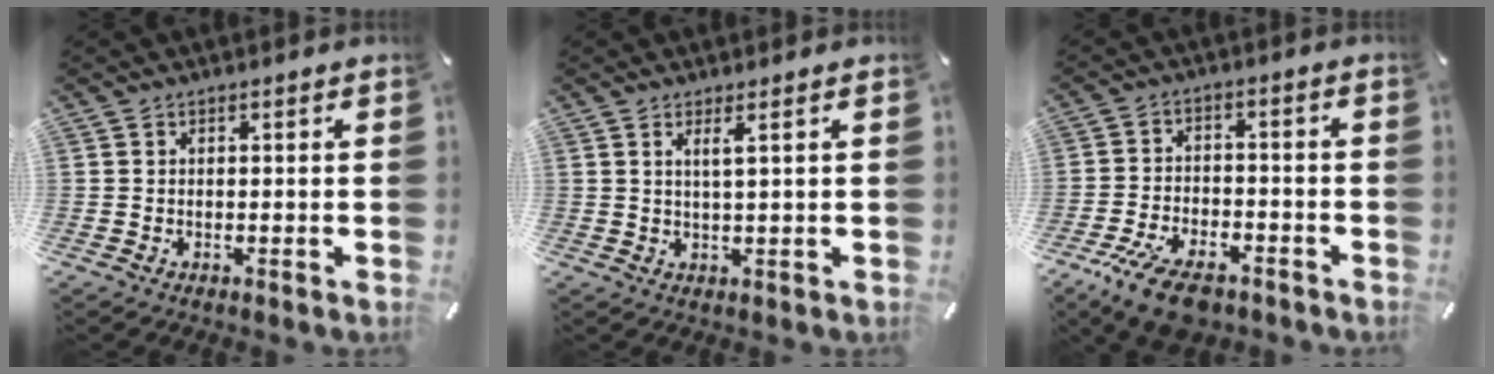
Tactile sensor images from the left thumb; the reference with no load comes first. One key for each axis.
{"total": 2.9, "fx": 1.3, "fy": -0.3, "fz": 2.6, "tx": -0.053, "ty": -0.005, "tz": 0.021}
{"total": 9.9, "fx": -6.6, "fy": 4.5, "fz": 5.8, "tx": -0.110, "ty": 0.033, "tz": -0.119}